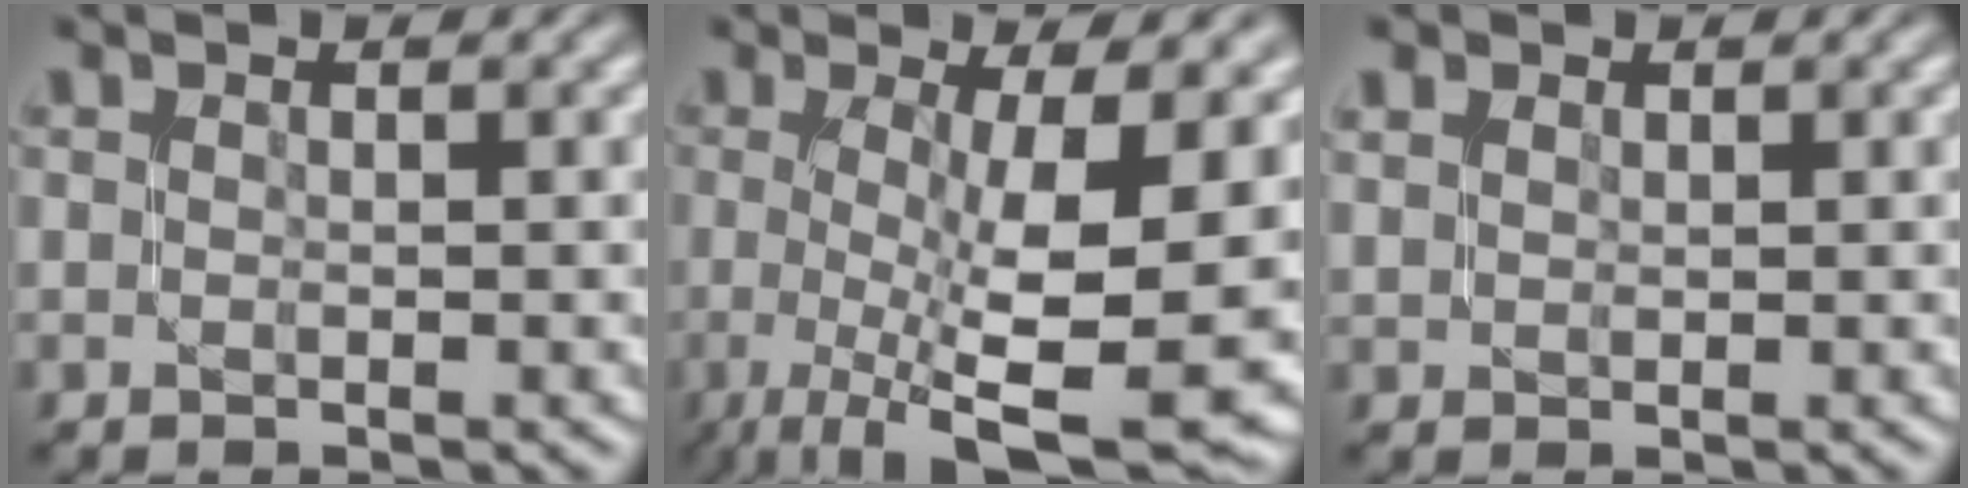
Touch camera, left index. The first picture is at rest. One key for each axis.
{"total": 11.0, "fx": -1.0, "fy": 2.9, "fz": 10.6, "tx": -0.160, "ty": -0.013, "tz": -0.011}
{"total": 2.0, "fx": 1.4, "fy": 1.2, "fz": 0.6, "tx": -0.019, "ty": 0.009, "tz": 0.025}